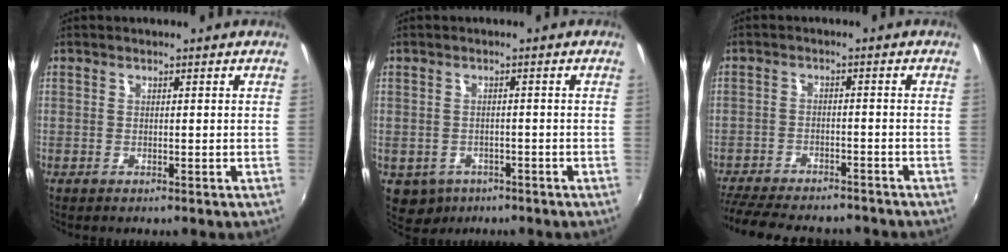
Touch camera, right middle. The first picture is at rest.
{"total": 5.1, "force": [-2.6, 4.0, 1.7], "torque": [-0.044, -0.009, -0.031]}
{"total": 16.8, "force": [-14.3, 5.1, 7.2], "torque": [-0.162, -0.023, -0.213]}